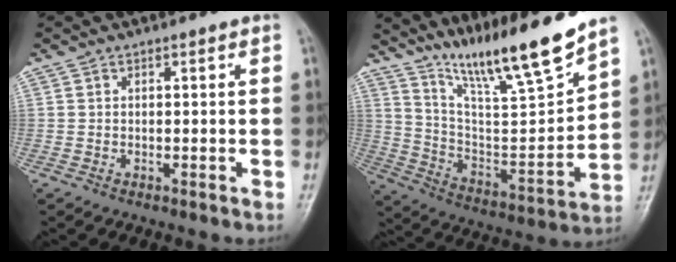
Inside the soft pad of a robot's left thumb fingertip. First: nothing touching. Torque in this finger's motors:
{"motor_torque": [1.31, 0.26, 1.07, -1.69, 0.08]}